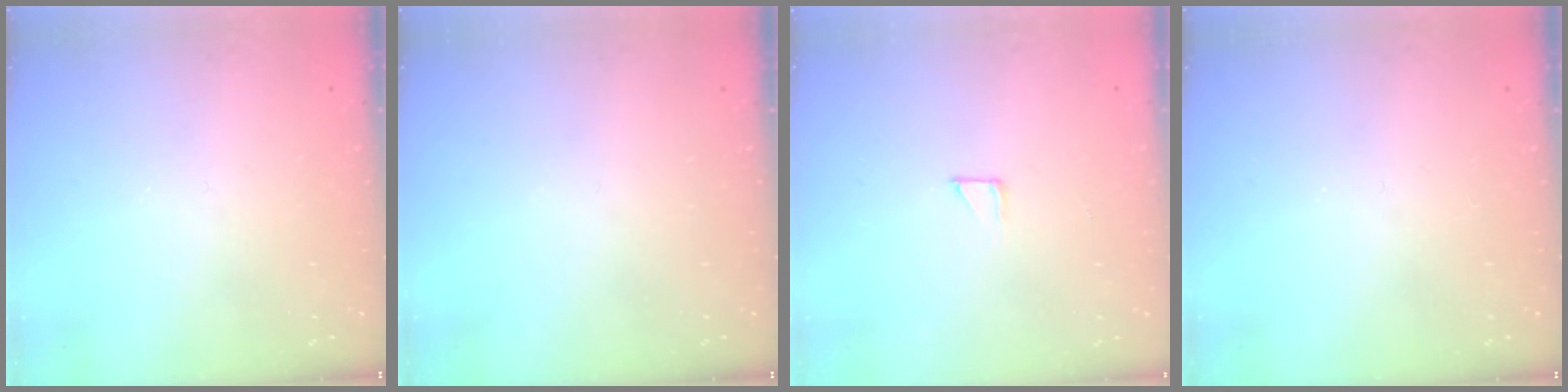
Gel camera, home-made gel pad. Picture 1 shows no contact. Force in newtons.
{"total": 0.0}
{"total": 2.3, "press": 2.3, "slide": 0.2}
{"total": 0.0}